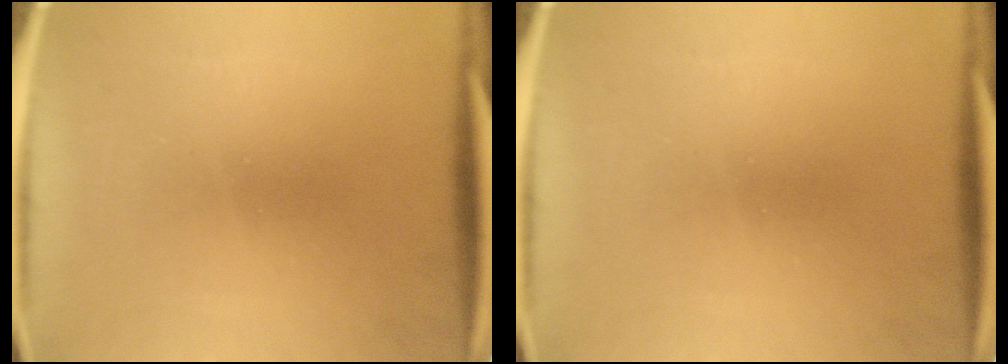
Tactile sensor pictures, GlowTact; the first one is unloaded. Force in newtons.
{"total": 0.0}